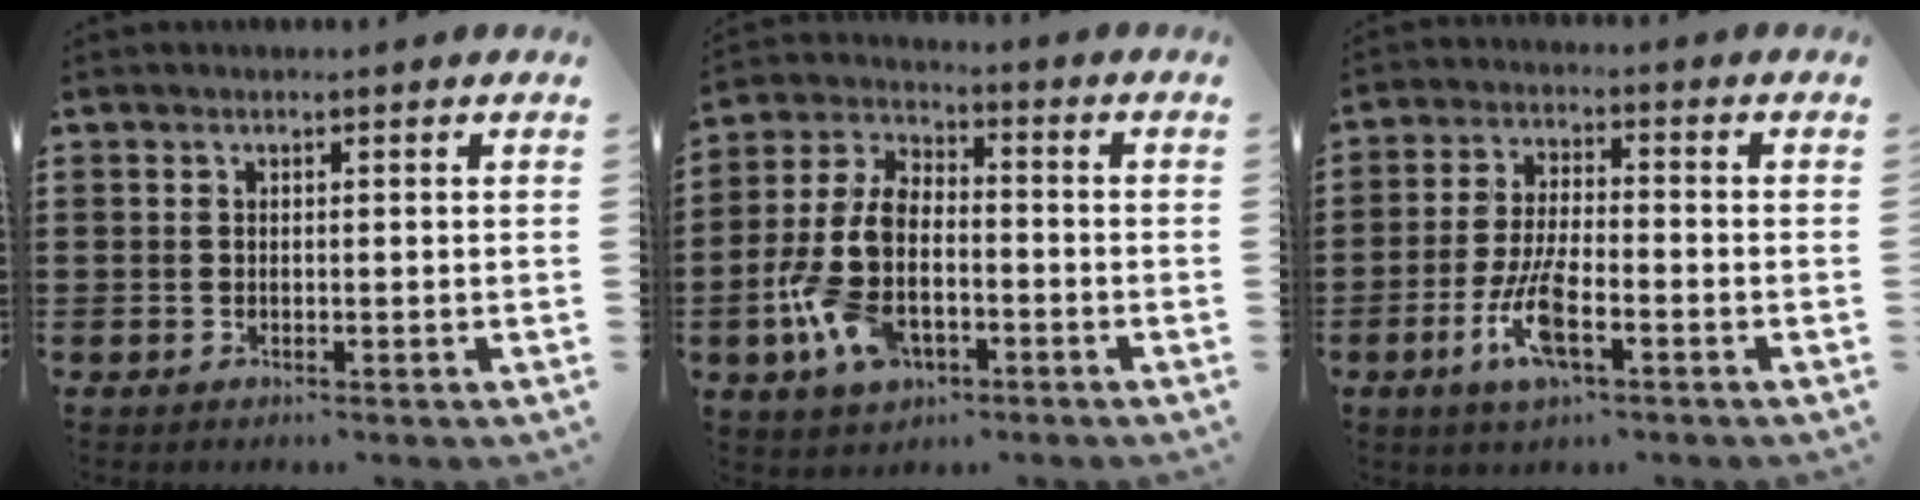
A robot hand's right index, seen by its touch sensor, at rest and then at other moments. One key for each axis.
{"total": 10.5, "fx": -2.8, "fy": 6.1, "fz": 8.1, "tx": -0.206, "ty": -0.007, "tz": -0.057}
{"total": 8.3, "fx": -3.5, "fy": 2.5, "fz": 7.1, "tx": -0.161, "ty": -0.013, "tz": -0.067}